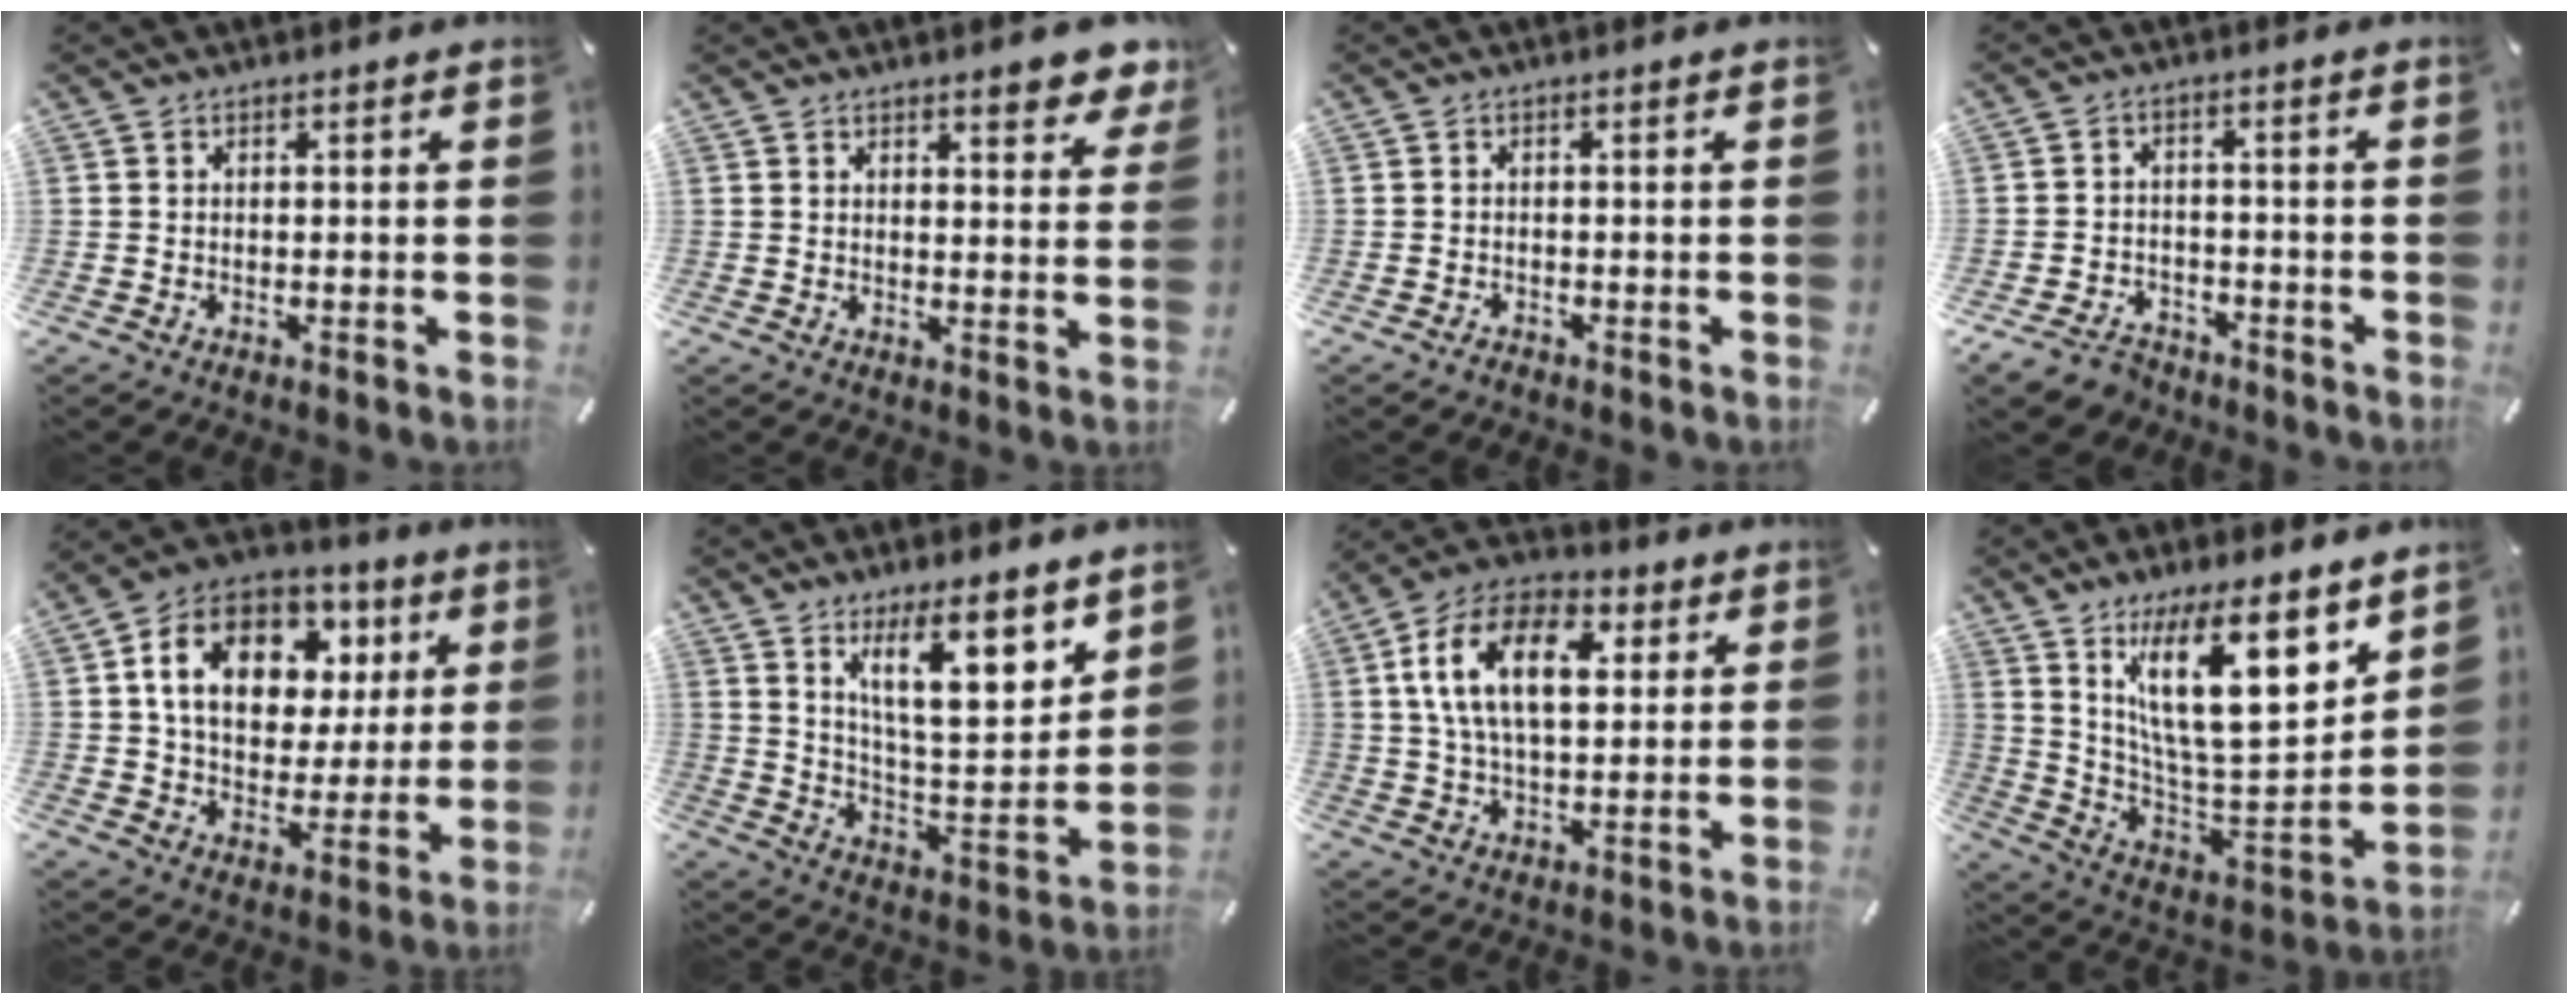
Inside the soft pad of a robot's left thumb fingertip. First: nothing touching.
{"total": 5.8, "force": [4.5, 2.1, 3.0], "torque": [-0.039, -0.025, 0.076]}
{"total": 0.9, "force": [-0.8, 0.4, 0.3], "torque": [-0.006, 0.002, -0.018]}
{"total": 5.5, "force": [-4.1, 3.2, 1.8], "torque": [-0.043, 0.017, -0.079]}
{"total": 16.2, "force": [5.6, 12.3, 9.0], "torque": [-0.141, -0.010, 0.106]}
{"total": 15.8, "force": [10.3, 5.0, 10.9], "torque": [-0.174, -0.065, 0.171]}
{"total": 15.9, "force": [4.5, 9.3, 12.1], "torque": [-0.245, 0.007, 0.073]}
{"total": 23.0, "force": [12.5, 8.1, 17.6], "torque": [-0.291, -0.087, 0.201]}